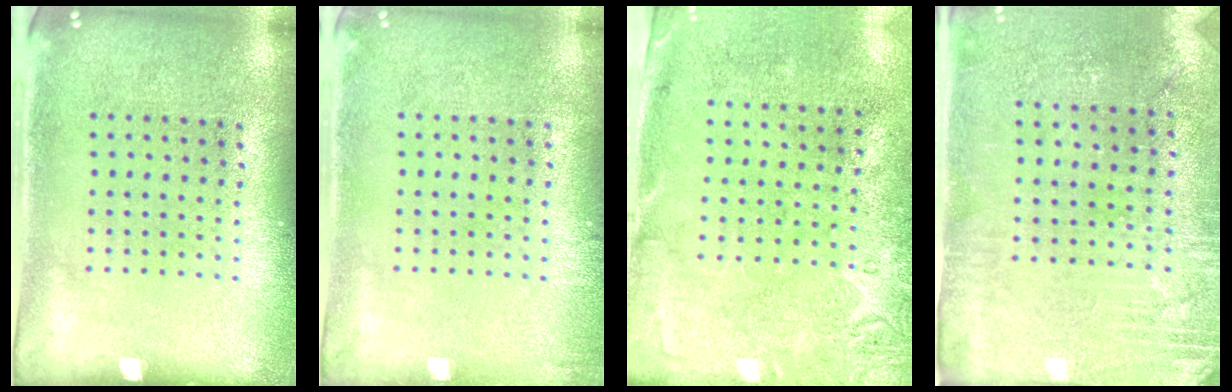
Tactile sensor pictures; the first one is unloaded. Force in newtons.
{"total": 0.6, "press": 0.6, "slide": 0.1}
{"total": 2.8, "press": 2.1, "slide": 1.7}
{"total": 2.8, "press": 2.5, "slide": 1.2}